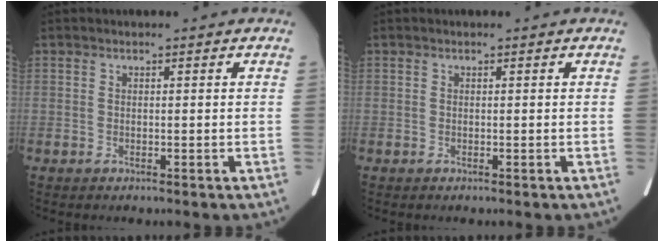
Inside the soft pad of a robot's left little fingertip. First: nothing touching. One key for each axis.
{"total": 0.0}